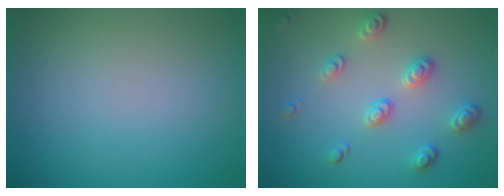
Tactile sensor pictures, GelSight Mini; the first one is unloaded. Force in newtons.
{"total": 2.8, "press": 2.4, "slide": 1.4}